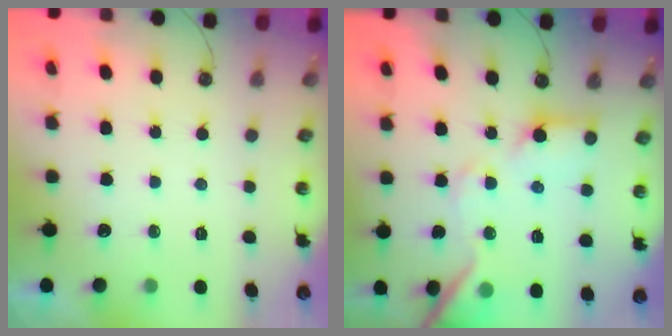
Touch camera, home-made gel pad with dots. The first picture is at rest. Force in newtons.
{"total": 13.5, "press": 13.4, "slide": 1.5}